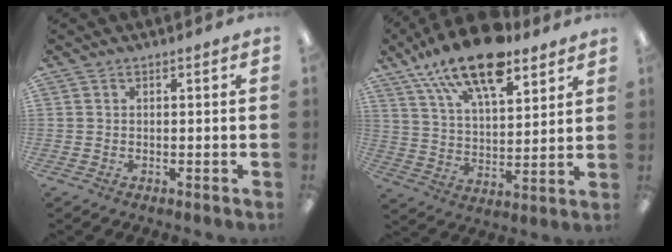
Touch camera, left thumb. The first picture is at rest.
{"total": 18.3, "force": [13.0, 7.3, 10.6], "torque": [-0.194, -0.058, 0.226]}